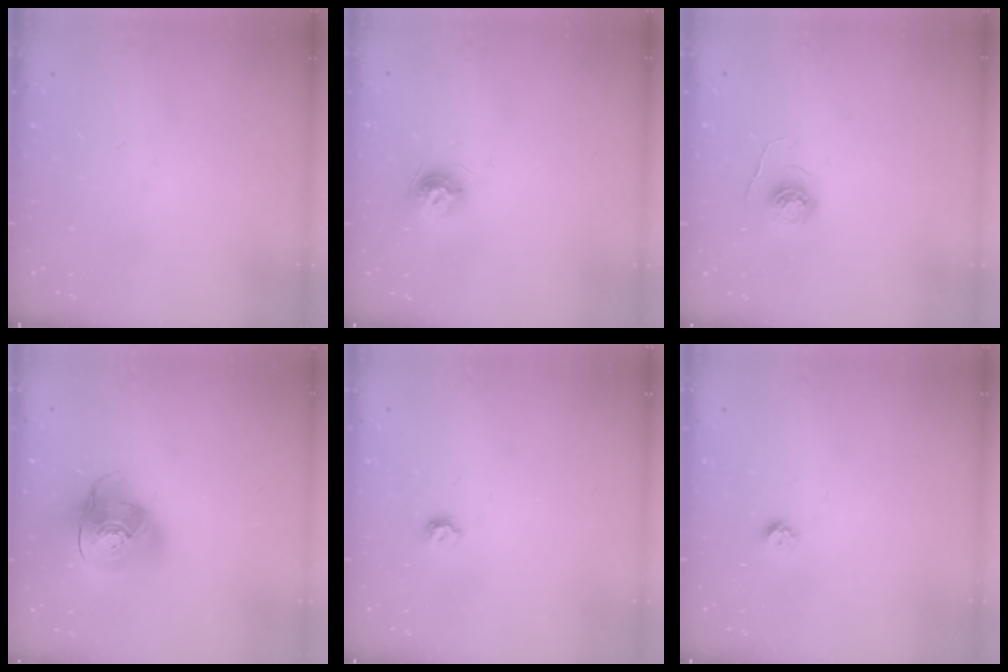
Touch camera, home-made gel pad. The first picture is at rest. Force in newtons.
{"total": 9.1, "press": 9.1, "slide": 0.3}
{"total": 5.5, "press": 5.5, "slide": 0.3}
{"total": 14.8, "press": 14.6, "slide": 2.1}
{"total": 4.7, "press": 4.7, "slide": 0.8}
{"total": 4.3, "press": 4.2, "slide": 0.6}